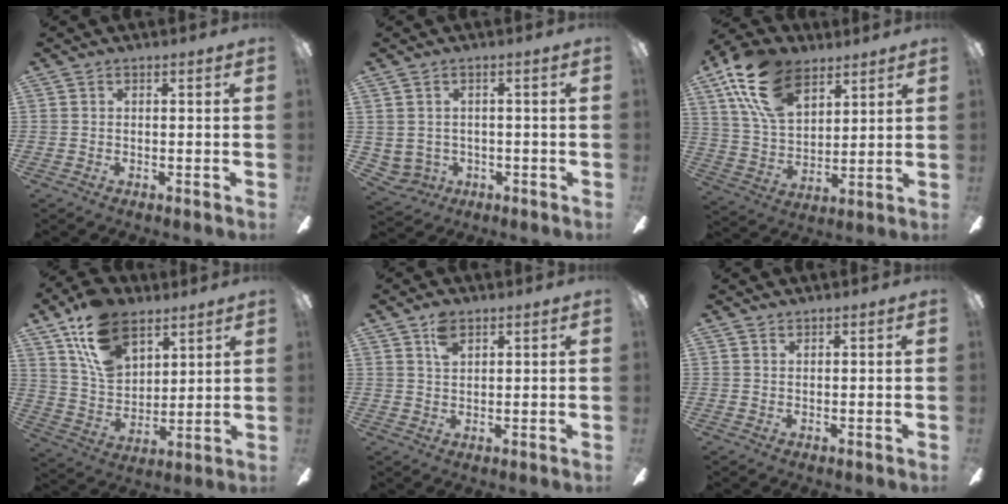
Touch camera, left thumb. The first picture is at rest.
{"total": 3.0, "force": [0.9, 2.8, 0.7], "torque": [-0.031, -0.005, 0.016]}
{"total": 18.7, "force": [10.6, 11.0, 10.8], "torque": [-0.218, -0.031, 0.198]}
{"total": 16.3, "force": [10.0, 9.8, 8.3], "torque": [-0.158, -0.034, 0.191]}
{"total": 4.2, "force": [2.7, 2.2, 2.4], "torque": [-0.046, -0.002, 0.049]}
{"total": 0.9, "force": [0.8, 0.4, 0.2], "torque": [-0.005, 0.001, 0.016]}